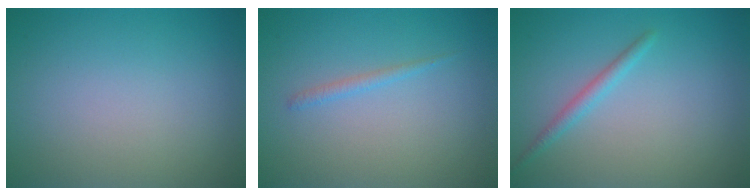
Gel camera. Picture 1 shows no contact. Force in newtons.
{"total": 0.9, "press": 0.9, "slide": 0.1}
{"total": 1.4, "press": 1.4, "slide": 0.0}